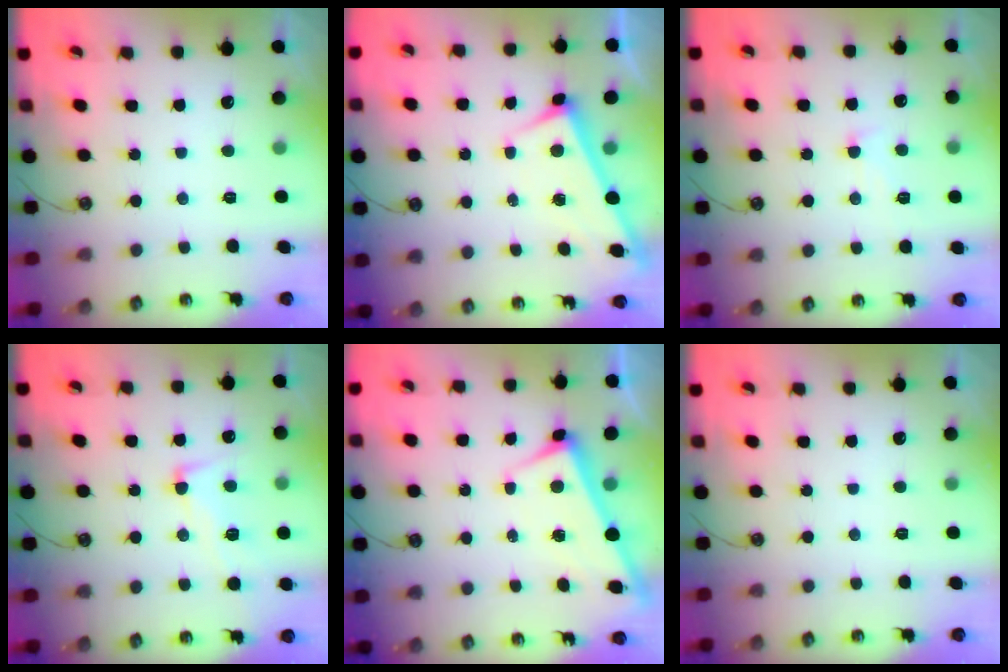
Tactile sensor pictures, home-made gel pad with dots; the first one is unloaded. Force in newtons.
{"total": 3.4, "press": 3.4, "slide": 0.2}
{"total": 2.6, "press": 2.5, "slide": 0.6}
{"total": 3.5, "press": 3.4, "slide": 0.7}
{"total": 2.6, "press": 2.6, "slide": 0.4}
{"total": 0.0}